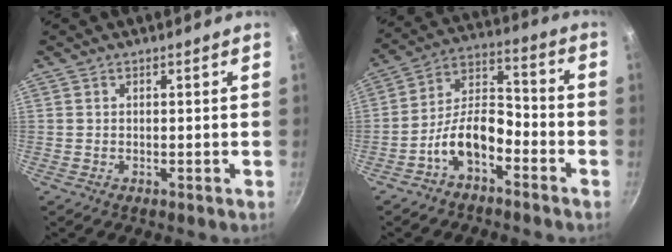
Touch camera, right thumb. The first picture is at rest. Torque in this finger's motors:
{"motor_torque": [0.13, 0.05, 1.29, -0.72, 0.10]}